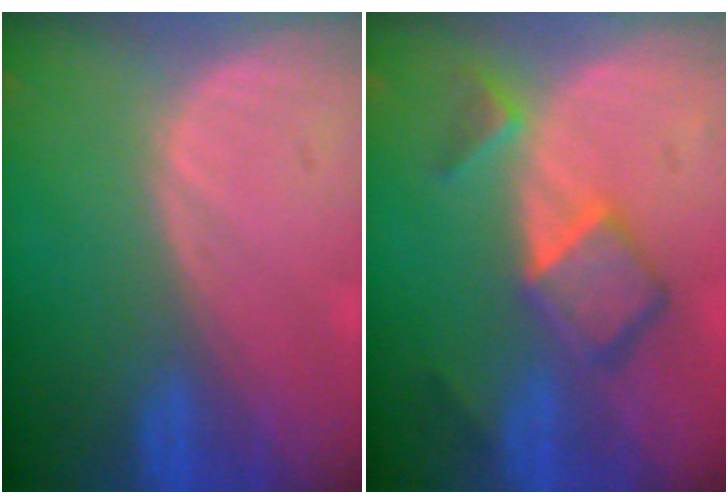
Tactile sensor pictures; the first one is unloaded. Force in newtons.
{"total": 6.9, "press": 5.9, "slide": 3.6}